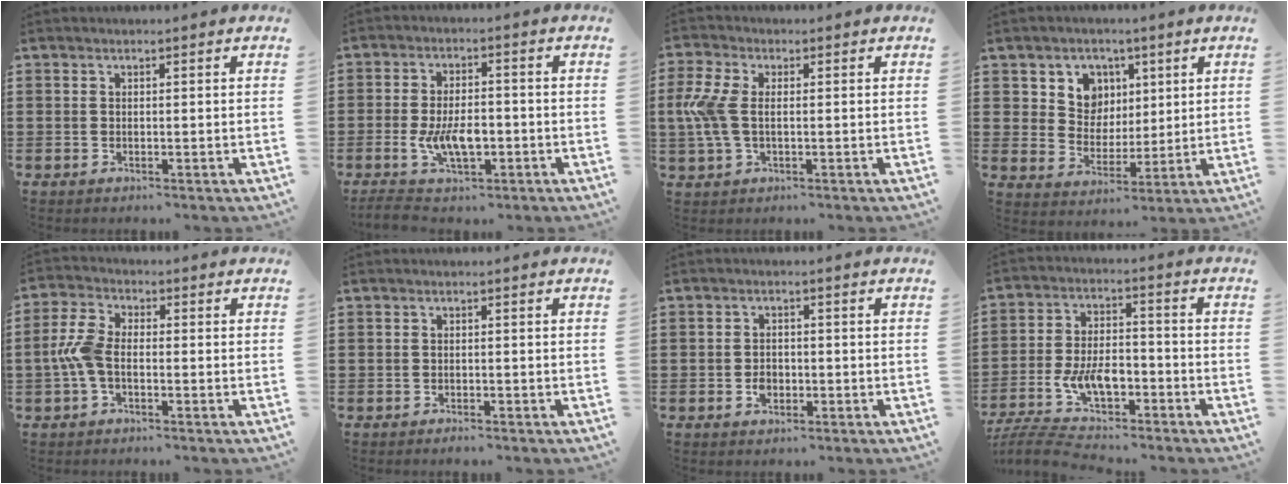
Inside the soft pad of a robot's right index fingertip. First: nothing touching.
{"total": 7.5, "force": [-2.1, 3.8, 6.2], "torque": [-0.129, 0.001, -0.041]}
{"total": 6.4, "force": [0.1, 3.3, 5.5], "torque": [-0.155, -0.008, -0.012]}
{"total": 6.5, "force": [2.9, 5.7, 1.2], "torque": [-0.044, 0.002, 0.051]}
{"total": 5.5, "force": [-1.3, 2.9, 4.5], "torque": [-0.122, -0.005, -0.035]}
{"total": 0.6, "force": [-0.6, 0.0, 0.1], "torque": [-0.004, -0.002, -0.012]}
{"total": 2.1, "force": [-0.8, 1.4, 1.3], "torque": [-0.026, 0.000, -0.016]}
{"total": 8.7, "force": [-4.8, 3.8, 6.2], "torque": [-0.140, -0.002, -0.091]}